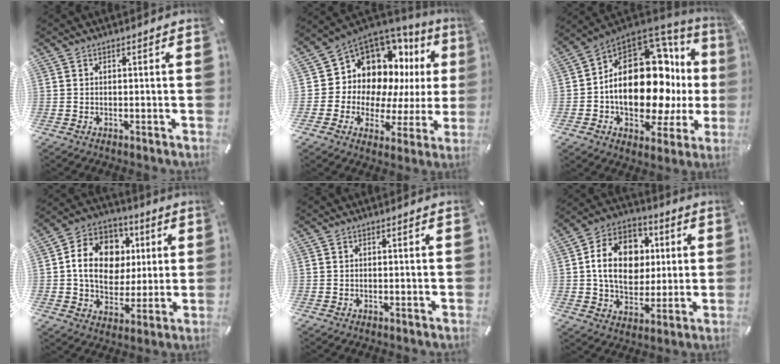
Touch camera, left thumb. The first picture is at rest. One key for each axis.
{"total": 11.9, "fx": 6.7, "fy": 9.0, "fz": 4.2, "tx": -0.065, "ty": -0.097, "tz": 0.130}
{"total": 25.8, "fx": 0.8, "fy": 15.0, "fz": 21.0, "tx": -0.354, "ty": -0.035, "tz": 0.018}
{"total": 14.8, "fx": 1.9, "fy": 12.3, "fz": 7.9, "tx": -0.144, "ty": 0.013, "tz": 0.040}
{"total": 0.0}
{"total": 15.8, "fx": 1.7, "fy": 12.5, "fz": 9.5, "tx": -0.173, "ty": 0.014, "tz": 0.032}